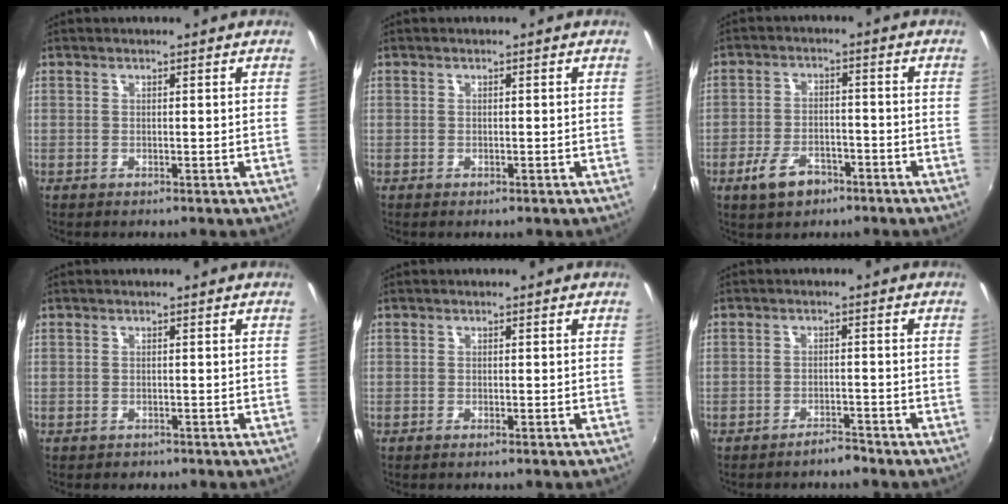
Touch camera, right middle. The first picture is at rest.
{"total": 0.0}
{"total": 7.0, "force": [-4.4, 3.7, 4.1], "torque": [-0.094, 0.003, -0.072]}
{"total": 1.1, "force": [-0.8, 0.8, 0.1], "torque": [-0.007, -0.003, -0.010]}
{"total": 0.7, "force": [-0.6, 0.0, 0.4], "torque": [-0.009, -0.001, -0.010]}
{"total": 2.5, "force": [-2.3, 0.4, 0.7], "torque": [-0.020, 0.001, -0.034]}